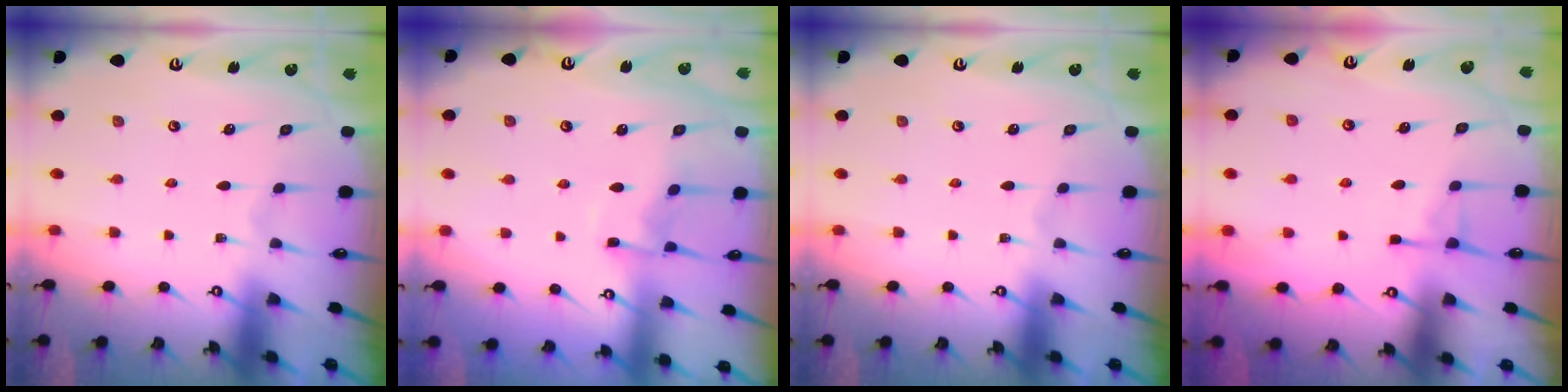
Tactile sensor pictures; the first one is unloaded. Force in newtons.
{"total": 7.3, "press": 7.2, "slide": 0.6}
{"total": 0.0}
{"total": 4.7, "press": 4.7, "slide": 0.7}